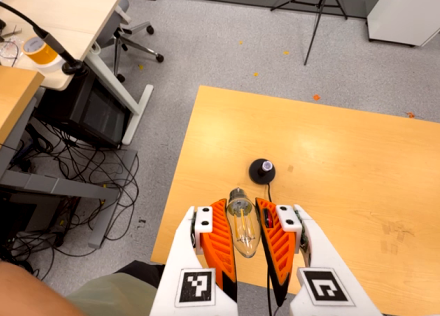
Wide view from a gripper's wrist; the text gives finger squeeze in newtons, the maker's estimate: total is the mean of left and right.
{"total": 21.5, "left": 23.3, "right": 19.6}